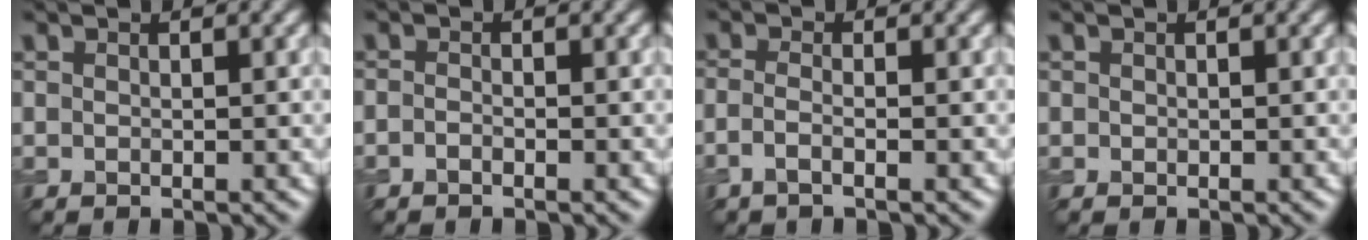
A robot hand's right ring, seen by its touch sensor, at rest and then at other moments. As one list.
[{"total": 0.7, "force": [-0.5, 0.2, 0.4], "torque": [-0.009, -0.001, -0.012]}, {"total": 1.5, "force": [-0.8, 0.5, 1.2], "torque": [-0.026, -0.006, -0.022]}, {"total": 0.0}]